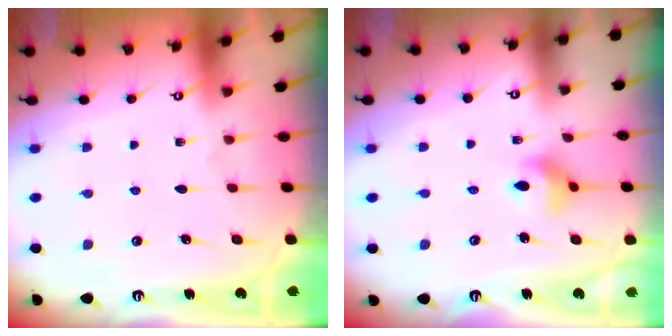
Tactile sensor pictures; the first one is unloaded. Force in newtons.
{"total": 7.1, "press": 6.9, "slide": 1.7}